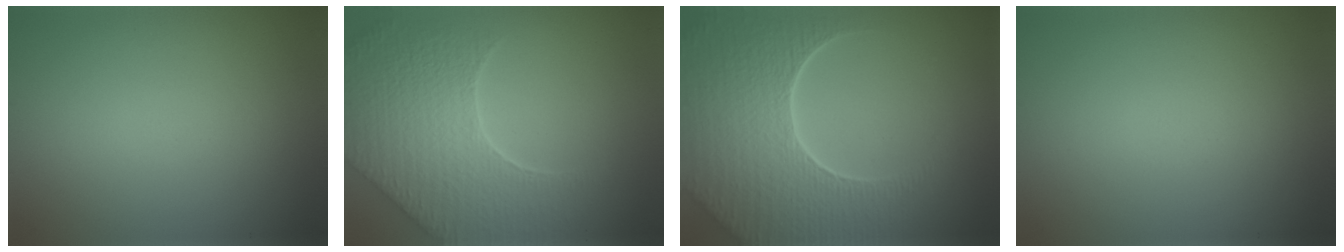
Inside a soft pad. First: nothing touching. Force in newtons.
{"total": 8.6, "press": 6.3, "slide": 5.9}
{"total": 9.3, "press": 6.6, "slide": 6.5}
{"total": 0.0}